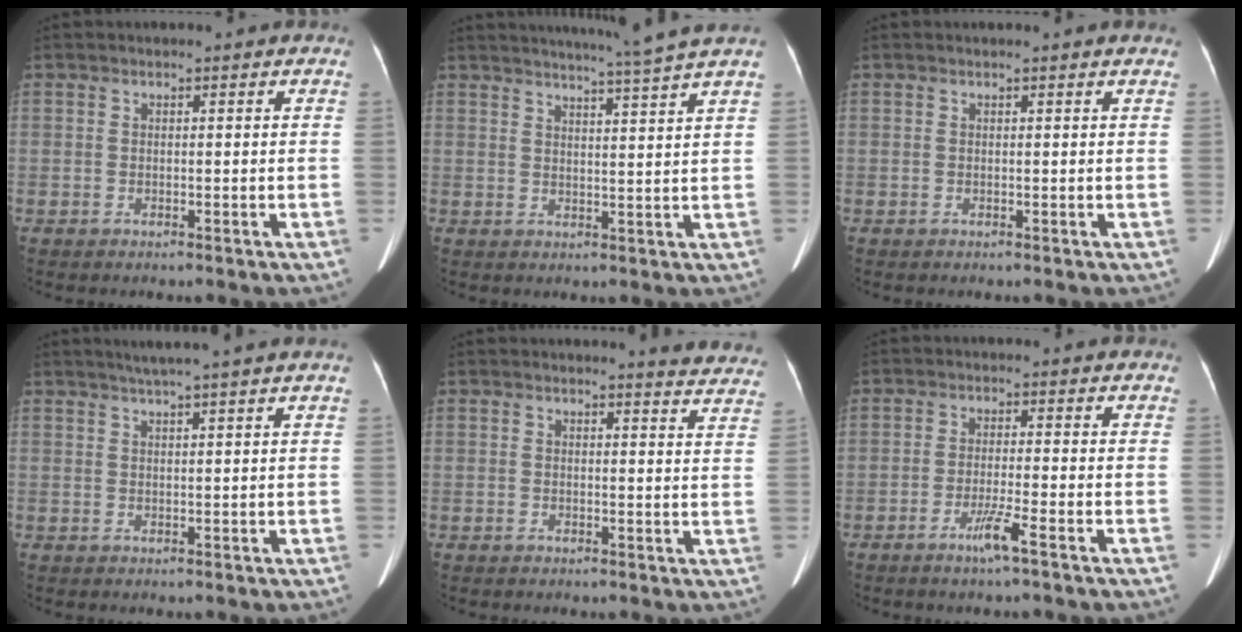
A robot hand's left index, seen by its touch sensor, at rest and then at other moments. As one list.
[{"total": 9.7, "force": [8.5, -2.4, 4.1], "torque": [-0.061, -0.018, 0.108]}, {"total": 1.3, "force": [1.3, -0.1, 0.3], "torque": [-0.014, 0.007, 0.011]}, {"total": 5.0, "force": [4.0, -1.2, 2.8], "torque": [-0.042, 0.013, 0.062]}, {"total": 8.3, "force": [8.2, 0.6, 1.3], "torque": [0.005, -0.045, 0.061]}, {"total": 3.7, "force": [-2.3, -0.6, 2.8], "torque": [-0.059, -0.014, -0.045]}]